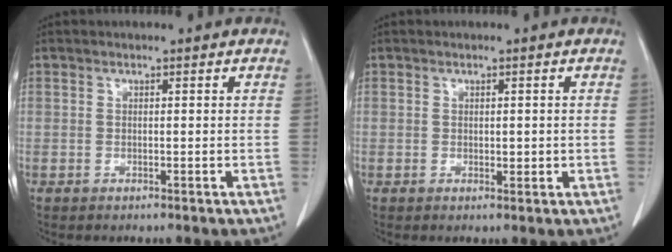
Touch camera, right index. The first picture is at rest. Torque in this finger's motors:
{"motor_torque": [0.01, 0.08, 0.03, 0.04]}